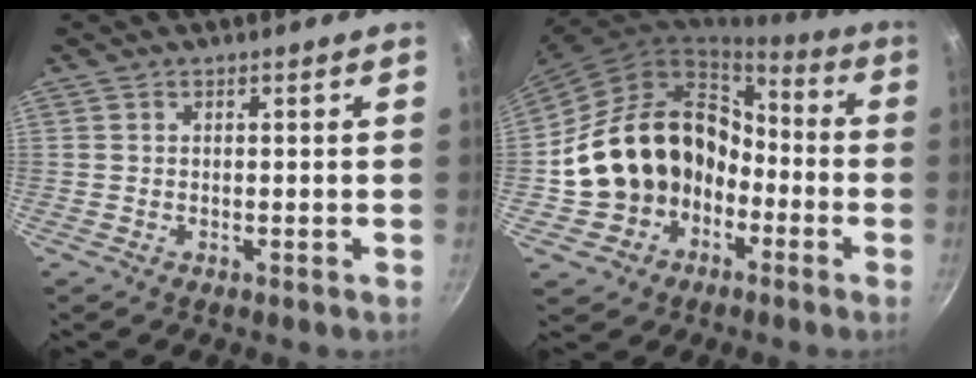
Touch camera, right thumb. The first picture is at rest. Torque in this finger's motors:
{"motor_torque": [1.73, 3.27, 1.42, -1.34, 0.64]}